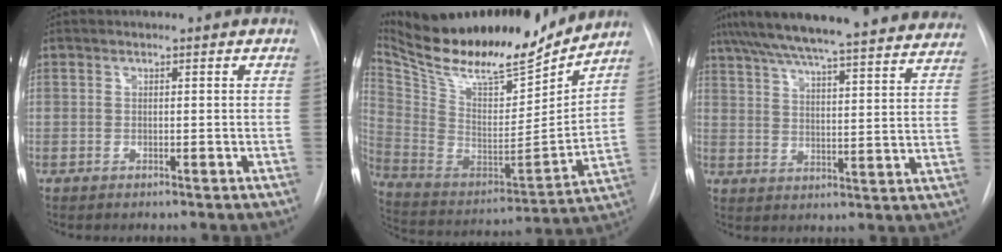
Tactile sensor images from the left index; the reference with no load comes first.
{"total": 25.1, "force": [22.6, 4.6, 10.0], "torque": [-0.189, -0.037, 0.365]}
{"total": 32.3, "force": [29.0, 3.5, 13.8], "torque": [-0.229, -0.043, 0.364]}